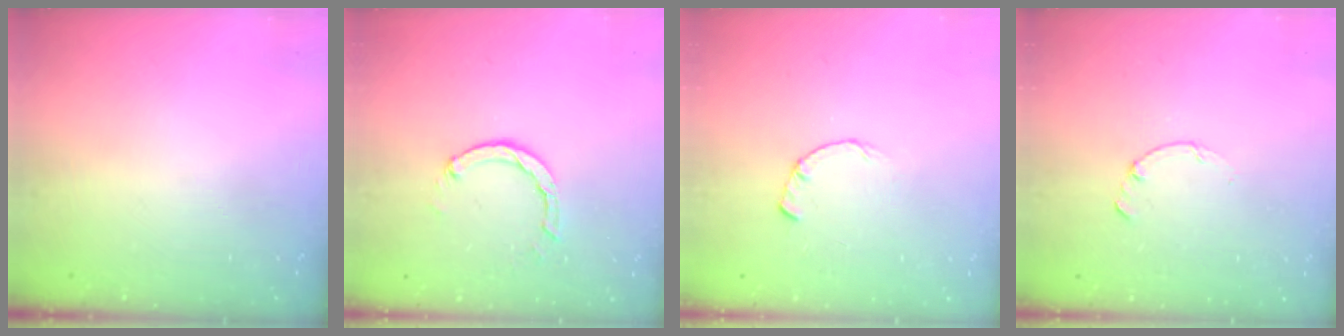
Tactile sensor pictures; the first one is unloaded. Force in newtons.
{"total": 3.4, "press": 3.4, "slide": 0.4}
{"total": 0.8, "press": 0.8, "slide": 0.2}
{"total": 0.0}